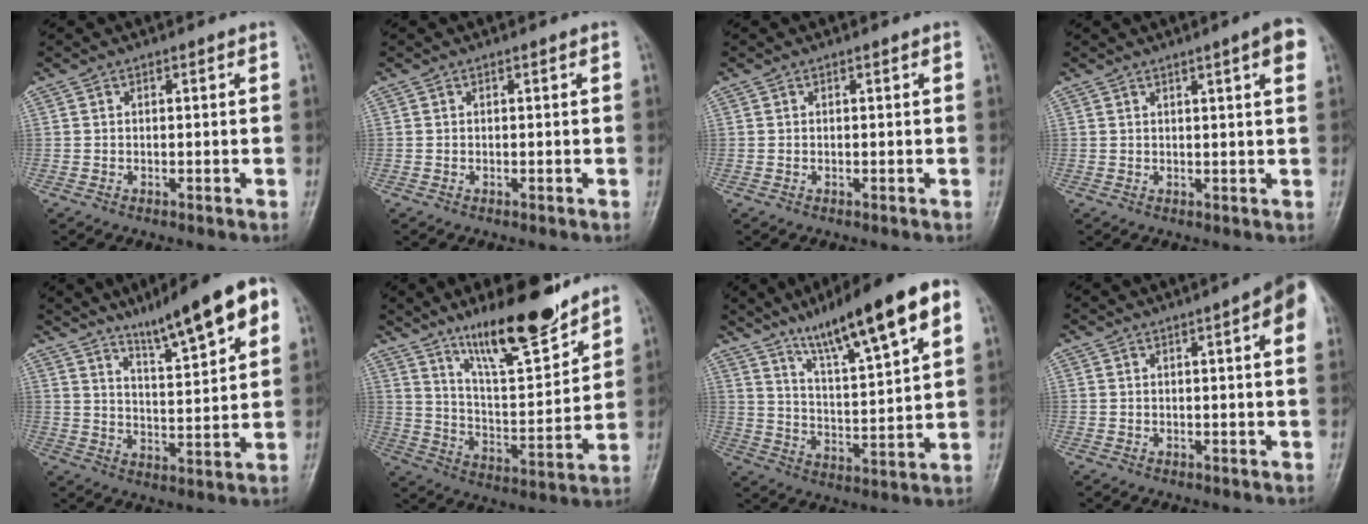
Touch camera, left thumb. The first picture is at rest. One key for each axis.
{"total": 0.0}
{"total": 0.0}
{"total": 5.1, "fx": 2.5, "fy": 0.4, "fz": 4.4, "tx": -0.054, "ty": -0.002, "tz": 0.031}
{"total": 14.7, "fx": 8.9, "fy": 2.7, "fz": 11.4, "tx": -0.152, "ty": -0.033, "tz": 0.141}
{"total": 16.3, "fx": 12.2, "fy": 3.8, "fz": 10.2, "tx": -0.141, "ty": -0.082, "tz": 0.213}
{"total": 19.5, "fx": 11.3, "fy": 3.3, "fz": 15.5, "tx": -0.224, "ty": -0.032, "tz": 0.187}
{"total": 7.8, "fx": 2.8, "fy": 1.2, "fz": 7.2, "tx": -0.080, "ty": 0.003, "tz": 0.026}